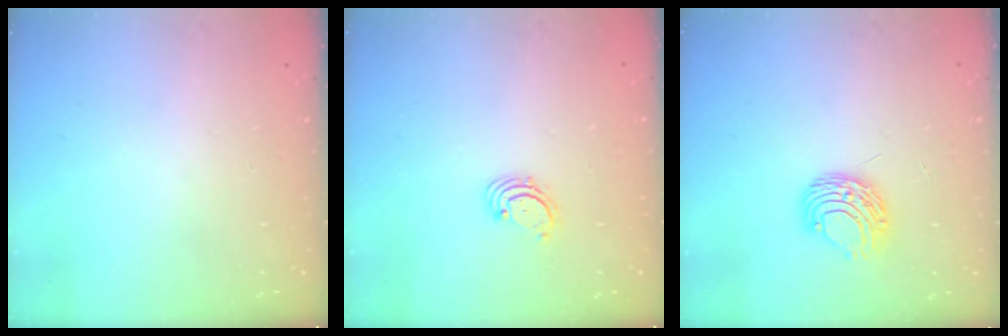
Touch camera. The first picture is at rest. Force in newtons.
{"total": 1.7, "press": 1.7, "slide": 0.2}
{"total": 8.1, "press": 8.1, "slide": 0.5}